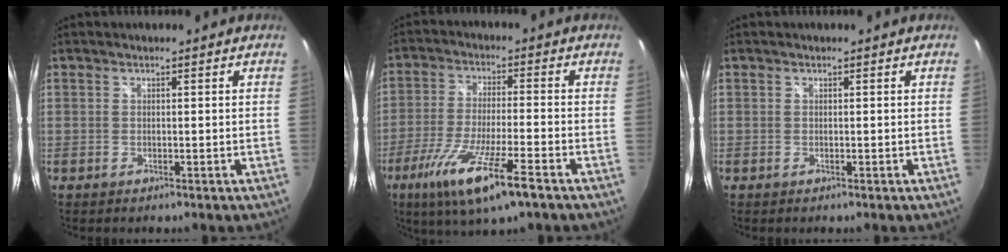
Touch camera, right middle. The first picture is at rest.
{"total": 14.2, "force": [-8.1, 1.7, 11.5], "torque": [-0.235, -0.041, -0.148]}
{"total": 0.0}